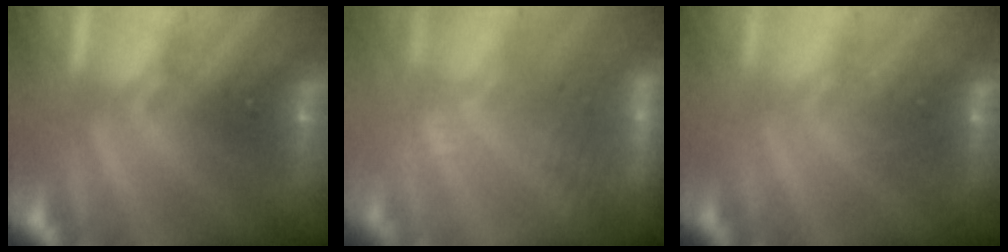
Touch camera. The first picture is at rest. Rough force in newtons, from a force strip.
{"total": 2.7}
{"total": 2.6}